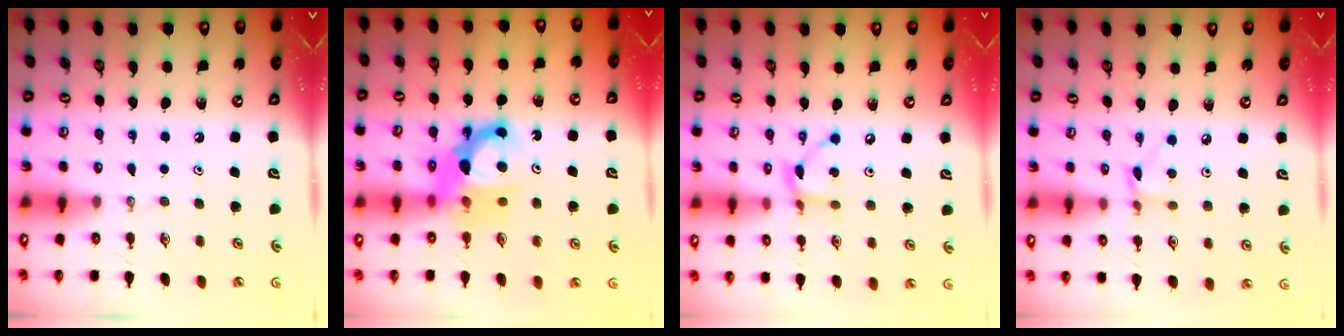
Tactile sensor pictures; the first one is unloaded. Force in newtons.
{"total": 11.5, "press": 11.4, "slide": 1.3}
{"total": 8.5, "press": 8.5, "slide": 0.4}
{"total": 3.7, "press": 3.7, "slide": 0.4}